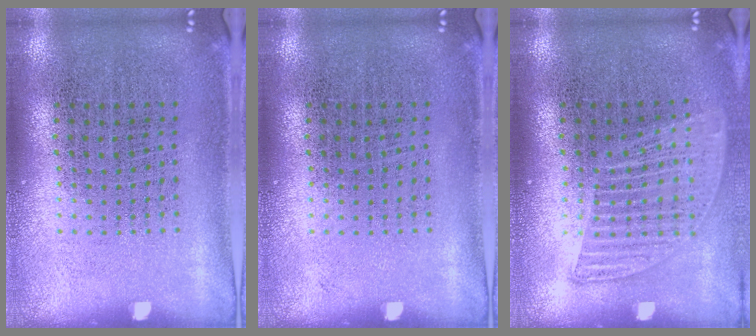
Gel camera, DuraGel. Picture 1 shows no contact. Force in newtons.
{"total": 0.0}
{"total": 1.2, "press": 1.1, "slide": 0.5}